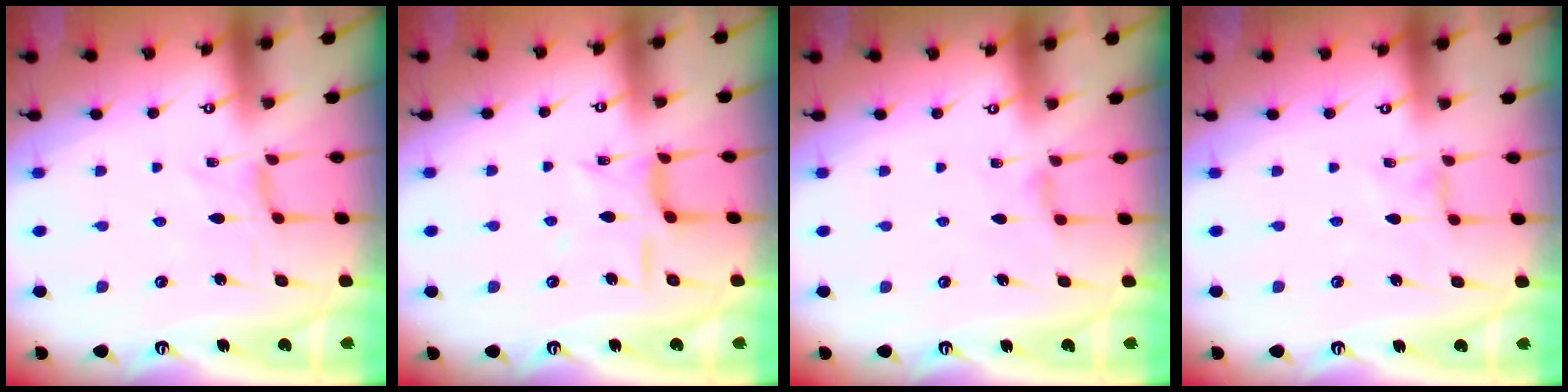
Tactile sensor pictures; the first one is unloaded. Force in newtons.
{"total": 9.2, "press": 9.2, "slide": 0.6}
{"total": 4.6, "press": 4.5, "slide": 0.6}
{"total": 0.0}